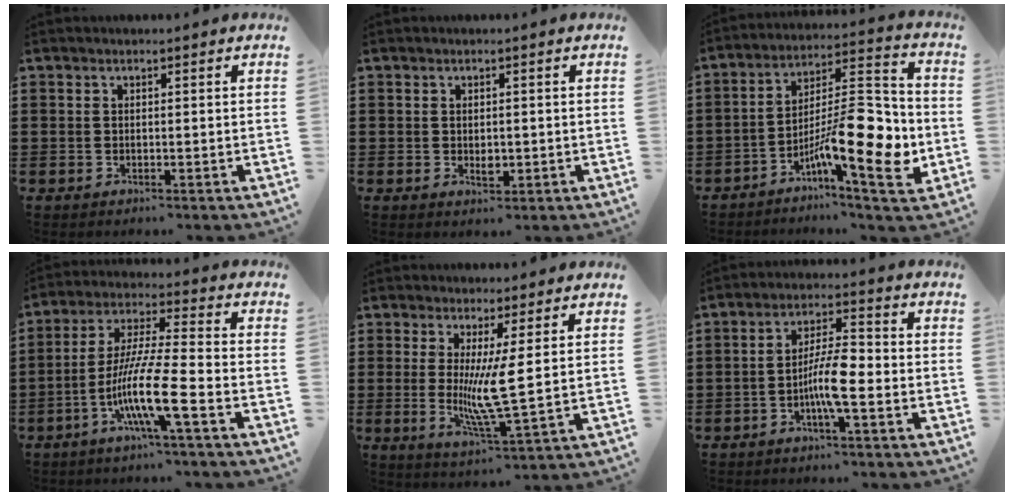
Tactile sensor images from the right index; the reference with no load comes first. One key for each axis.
{"total": 1.7, "fx": -0.1, "fy": 1.0, "fz": 1.4, "tx": -0.025, "ty": 0.002, "tz": -0.002}
{"total": 14.0, "fx": -5.0, "fy": 4.1, "fz": 12.4, "tx": -0.200, "ty": -0.014, "tz": -0.092}
{"total": 12.1, "fx": -5.5, "fy": 0.7, "fz": 10.8, "tx": -0.228, "ty": -0.010, "tz": -0.112}
{"total": 7.3, "fx": 1.0, "fy": 0.3, "fz": 7.2, "tx": -0.129, "ty": -0.018, "tz": 0.016}
{"total": 6.8, "fx": -1.9, "fy": 1.3, "fz": 6.4, "tx": -0.124, "ty": 0.000, "tz": -0.040}